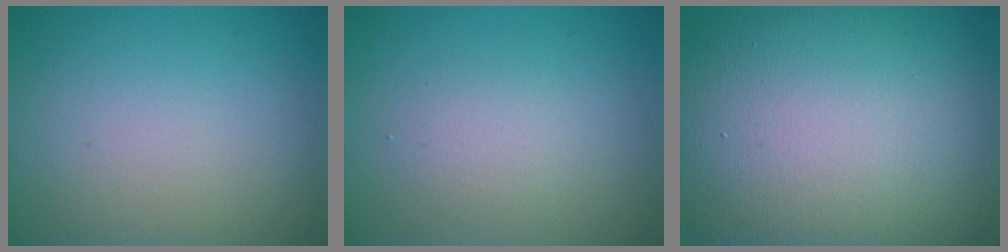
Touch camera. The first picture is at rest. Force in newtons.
{"total": 1.8, "press": 1.8, "slide": 0.0}
{"total": 18.2, "press": 18.2, "slide": 1.2}